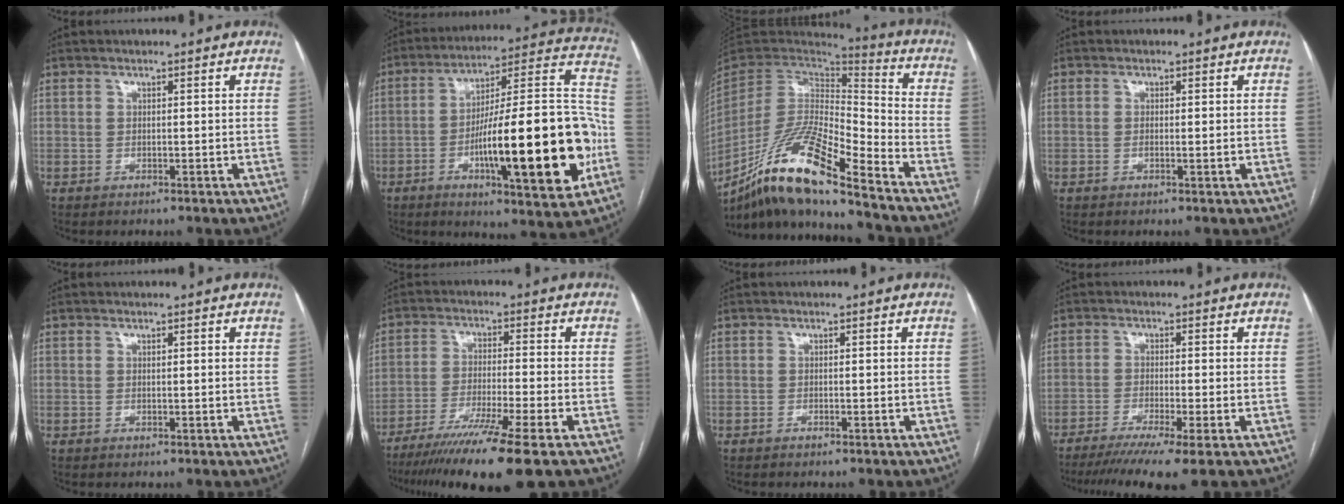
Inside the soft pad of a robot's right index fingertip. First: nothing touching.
{"total": 26.1, "force": [-7.0, 3.6, 24.9], "torque": [-0.339, 0.011, -0.099]}
{"total": 19.3, "force": [-13.9, 1.9, 13.3], "torque": [-0.271, -0.019, -0.258]}
{"total": 1.2, "force": [0.1, 0.3, 1.2], "torque": [-0.021, 0.001, 0.005]}
{"total": 0.7, "force": [0.4, 0.1, 0.5], "torque": [-0.008, 0.001, 0.004]}
{"total": 13.6, "force": [-9.6, -1.4, 9.5], "torque": [-0.168, -0.043, -0.158]}
{"total": 0.0}
{"total": 9.3, "force": [-6.6, -0.6, 6.6], "torque": [-0.099, -0.019, -0.102]}